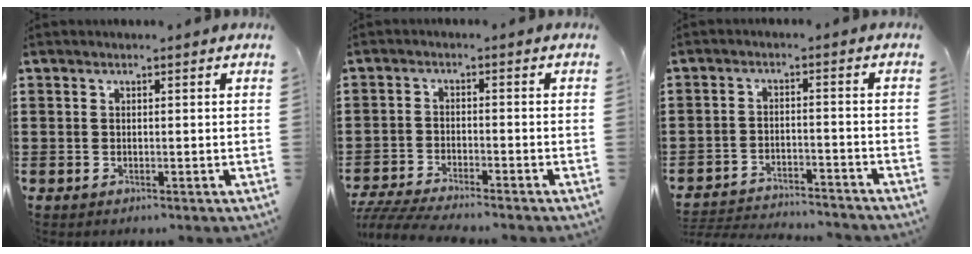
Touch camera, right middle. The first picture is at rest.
{"total": 4.3, "force": [-4.2, 0.0, 1.1], "torque": [-0.033, -0.012, -0.086]}
{"total": 3.7, "force": [-3.7, 0.3, 0.2], "torque": [-0.016, -0.001, -0.080]}